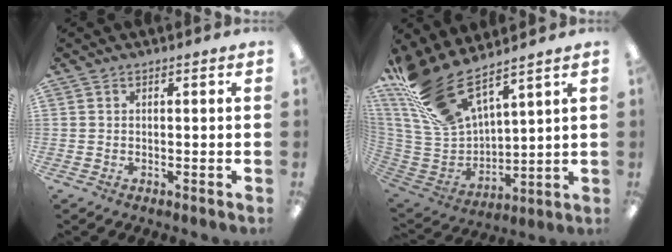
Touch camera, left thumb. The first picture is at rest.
{"total": 19.4, "force": [14.8, 7.0, 10.4], "torque": [-0.246, -0.085, 0.274]}